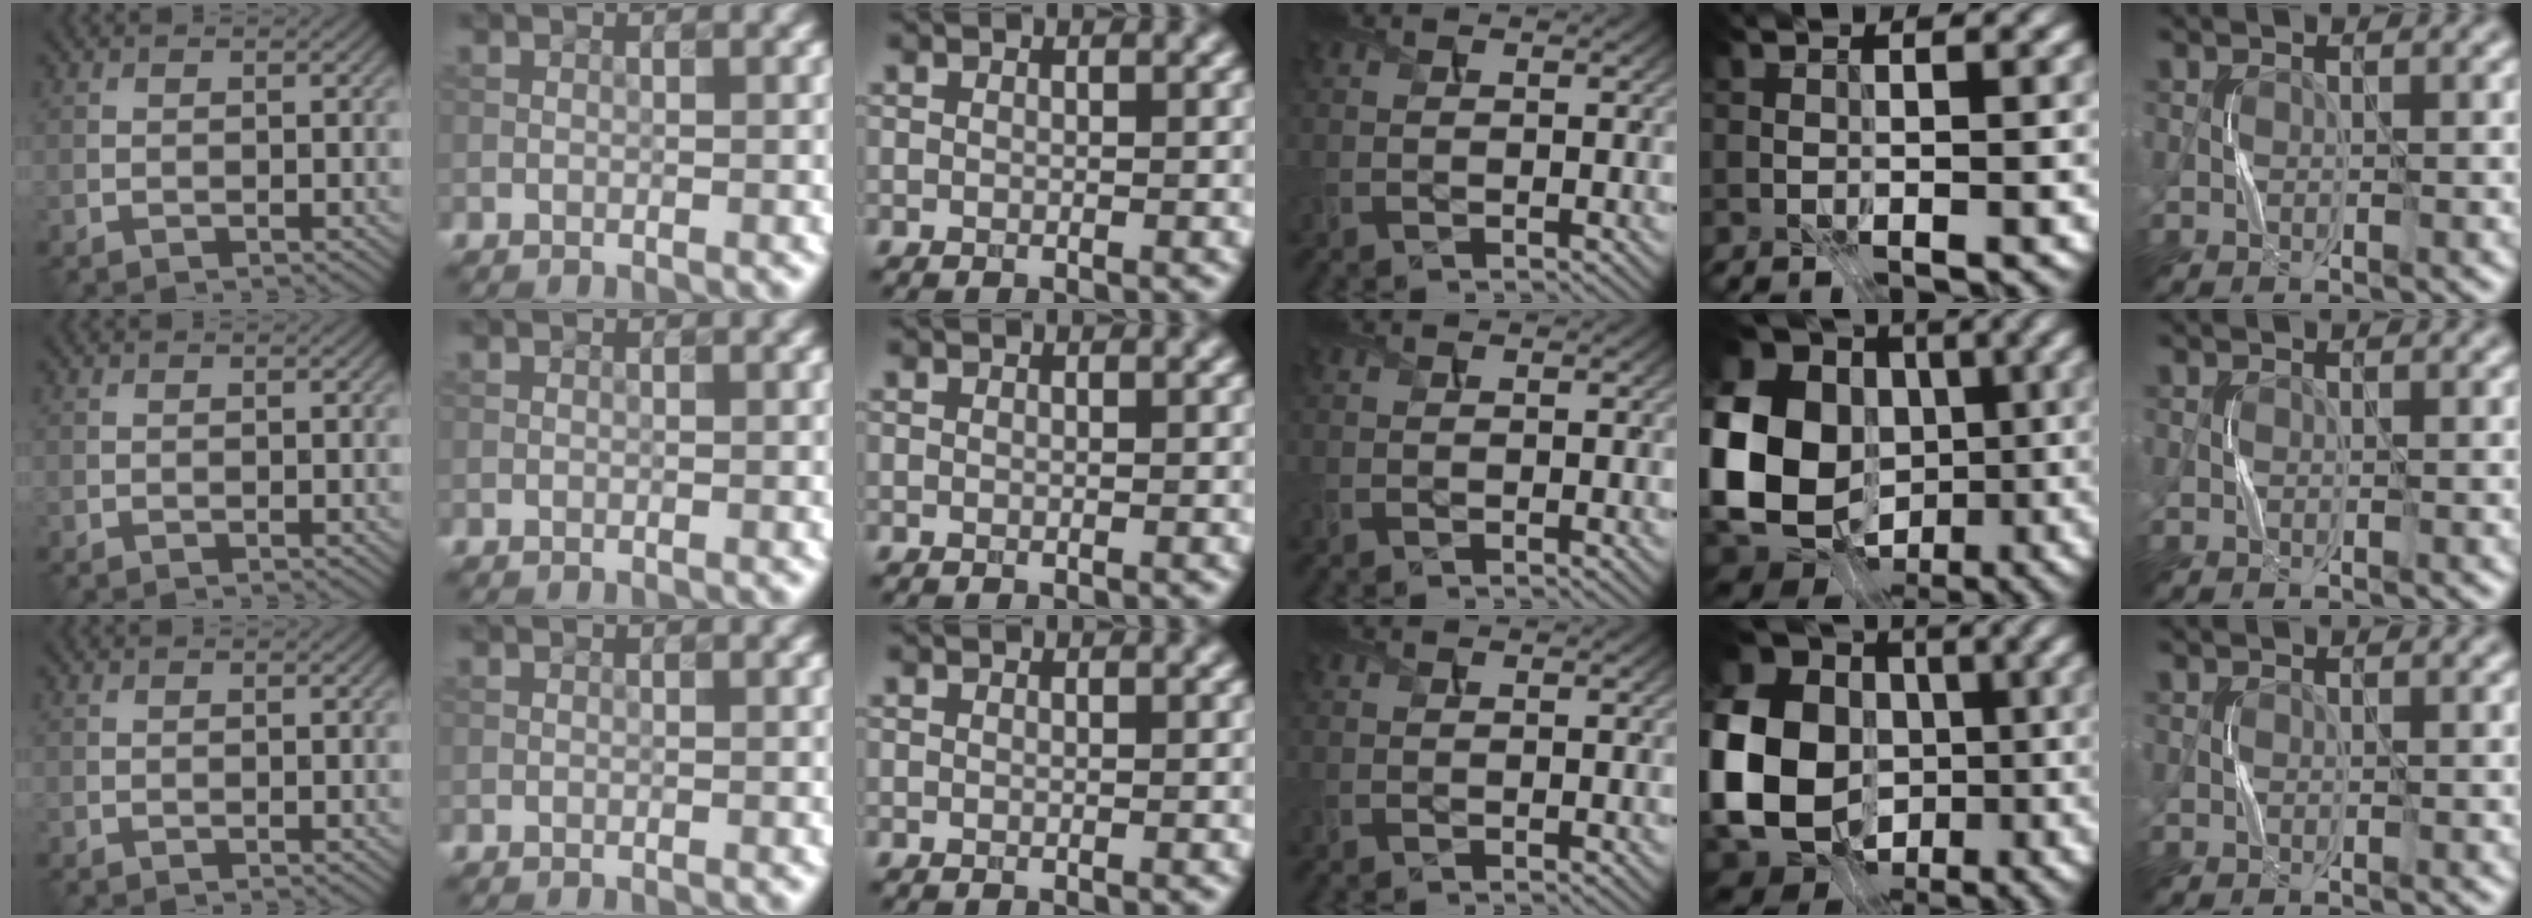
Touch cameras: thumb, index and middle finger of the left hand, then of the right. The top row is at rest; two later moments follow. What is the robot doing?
{"motion": "press", "object": "sticker"}